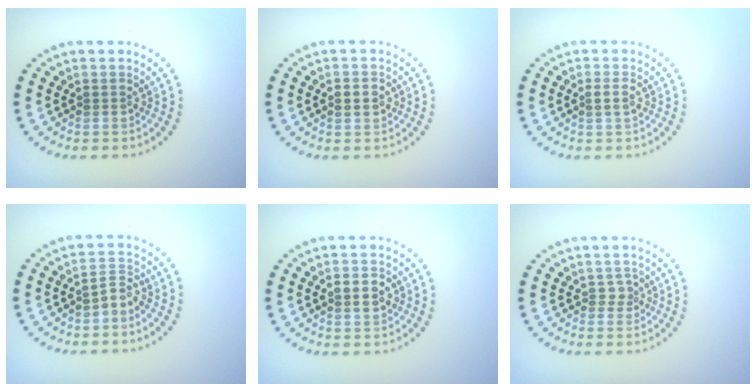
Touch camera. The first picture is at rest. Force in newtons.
{"total": 2.1, "press": 2.1, "slide": 0.1}
{"total": 1.1, "press": 1.0, "slide": 0.6}
{"total": 1.8, "press": 1.4, "slide": 1.2}
{"total": 2.7, "press": 2.7, "slide": 0.1}
{"total": 1.0, "press": 0.8, "slide": 0.6}